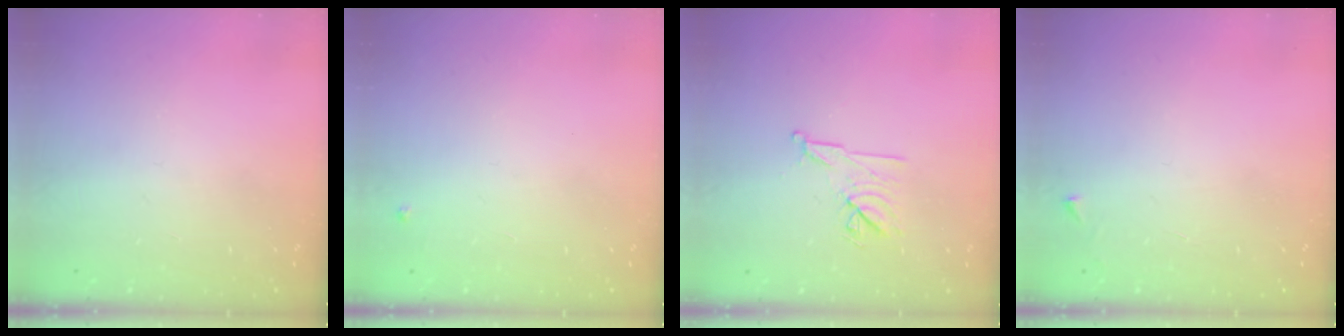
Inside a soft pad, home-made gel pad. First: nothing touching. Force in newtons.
{"total": 3.0, "press": 3.0, "slide": 0.5}
{"total": 8.9, "press": 8.9, "slide": 1.1}
{"total": 2.6, "press": 2.6, "slide": 0.3}